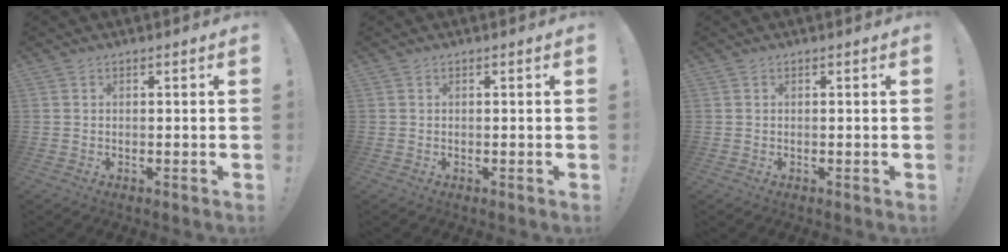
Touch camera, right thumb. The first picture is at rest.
{"total": 0.0}
{"total": 0.0}